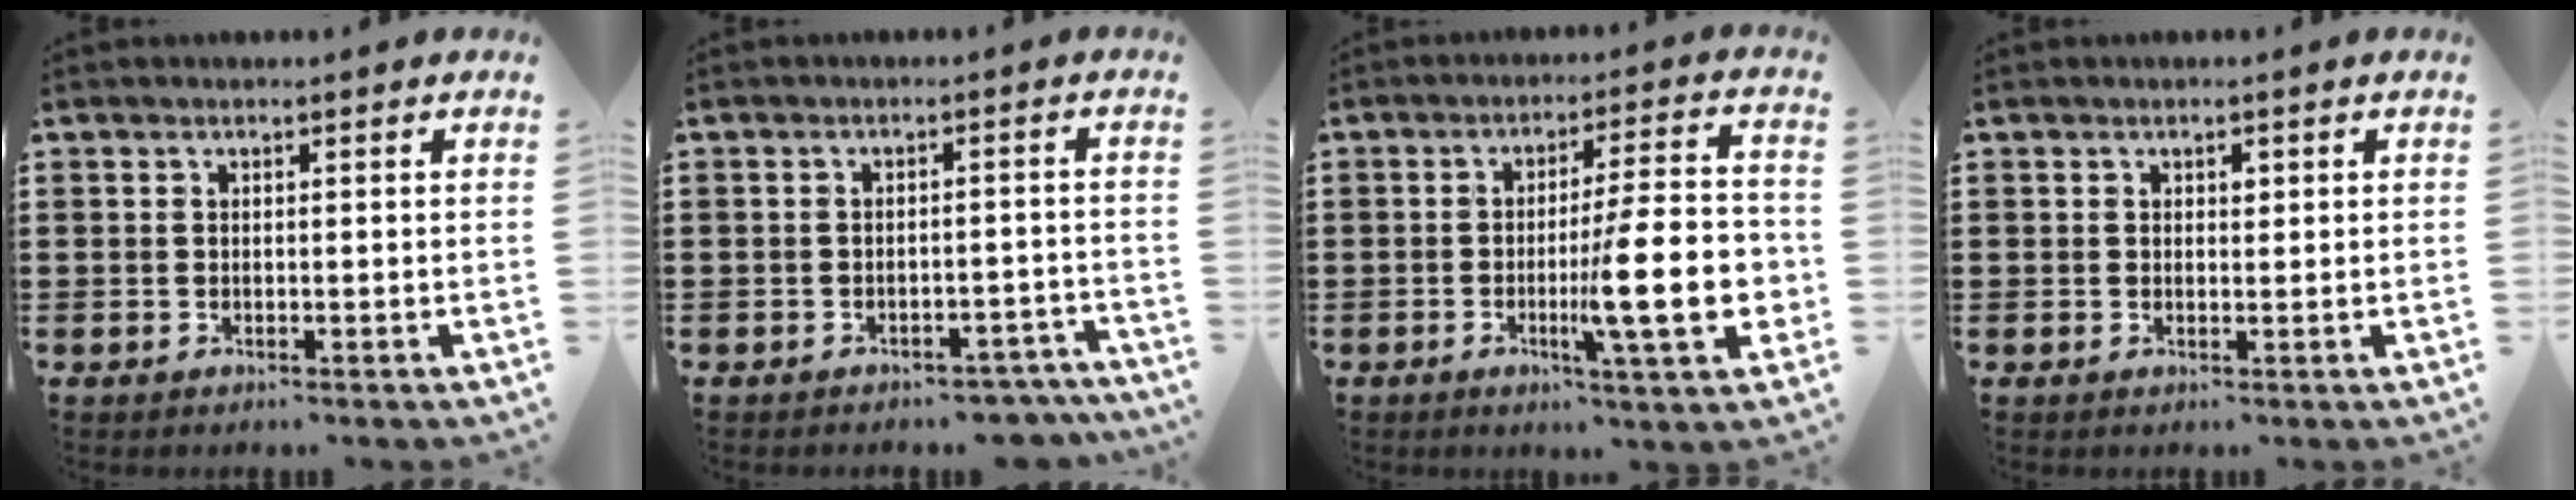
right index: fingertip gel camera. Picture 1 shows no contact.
{"total": 2.8, "force": [-2.7, 0.4, 0.3], "torque": [-0.009, 0.000, -0.055]}
{"total": 14.9, "force": [-2.9, 2.6, 14.4], "torque": [-0.218, -0.015, -0.050]}
{"total": 0.8, "force": [0.4, 0.5, 0.5], "torque": [-0.004, -0.002, 0.006]}